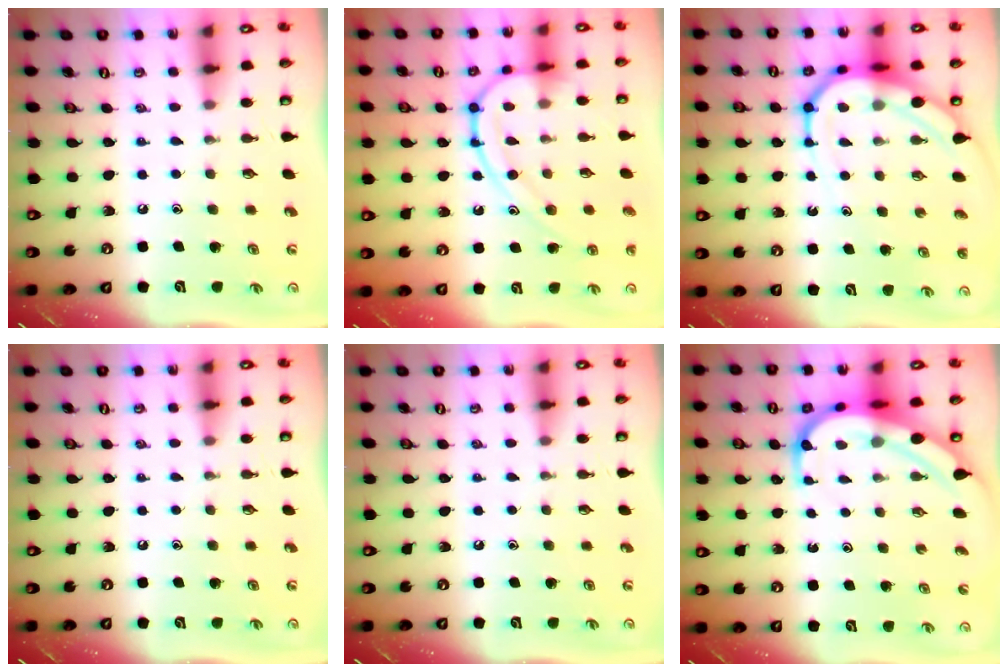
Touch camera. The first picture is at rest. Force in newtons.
{"total": 13.2, "press": 13.2, "slide": 0.3}
{"total": 10.7, "press": 10.7, "slide": 1.1}
{"total": 0.0}
{"total": 0.0}
{"total": 9.0, "press": 9.0, "slide": 1.0}